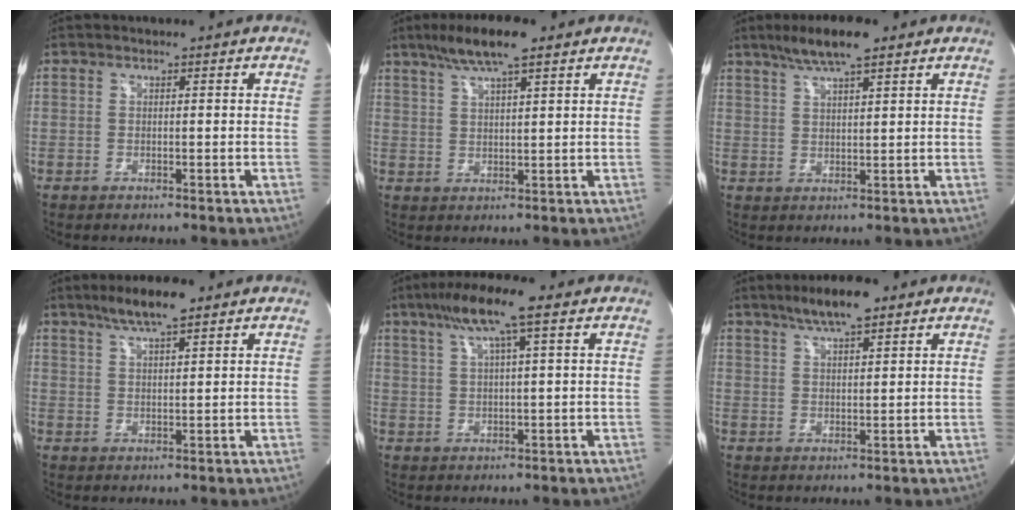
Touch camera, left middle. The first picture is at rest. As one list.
[{"total": 8.2, "force": [5.6, 1.0, 5.9], "torque": [-0.110, 0.016, 0.096]}, {"total": 7.4, "force": [5.3, 0.9, 5.1], "torque": [-0.096, 0.013, 0.091]}, {"total": 6.7, "force": [4.8, 0.8, 4.6], "torque": [-0.086, 0.009, 0.084]}, {"total": 8.9, "force": [5.0, 0.2, 7.3], "torque": [-0.136, 0.024, 0.087]}, {"total": 7.1, "force": [5.0, 1.2, 4.8], "torque": [-0.090, 0.008, 0.086]}]